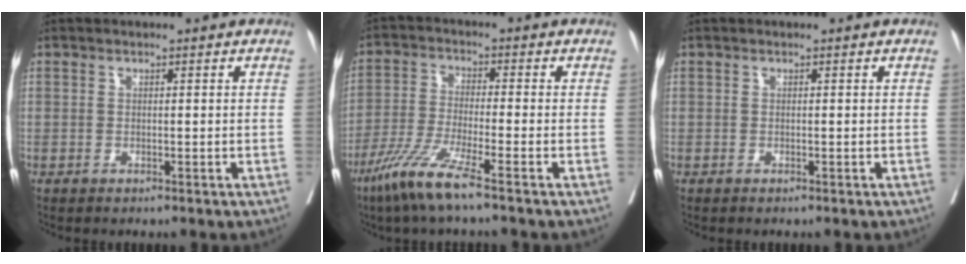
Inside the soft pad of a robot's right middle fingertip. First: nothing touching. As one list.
[{"total": 8.0, "force": [-5.3, -0.5, 5.9], "torque": [-0.124, -0.026, -0.111]}, {"total": 0.0}]